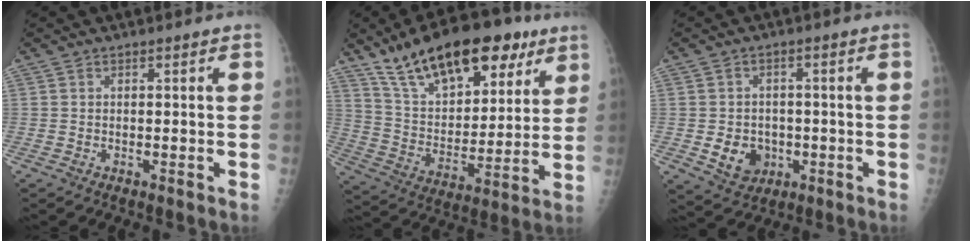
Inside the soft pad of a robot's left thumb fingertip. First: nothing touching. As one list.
[{"total": 24.1, "force": [15.1, 11.2, 15.0], "torque": [-0.208, -0.036, 0.258]}, {"total": 6.9, "force": [-1.5, 5.8, 3.4], "torque": [-0.030, 0.004, -0.015]}]